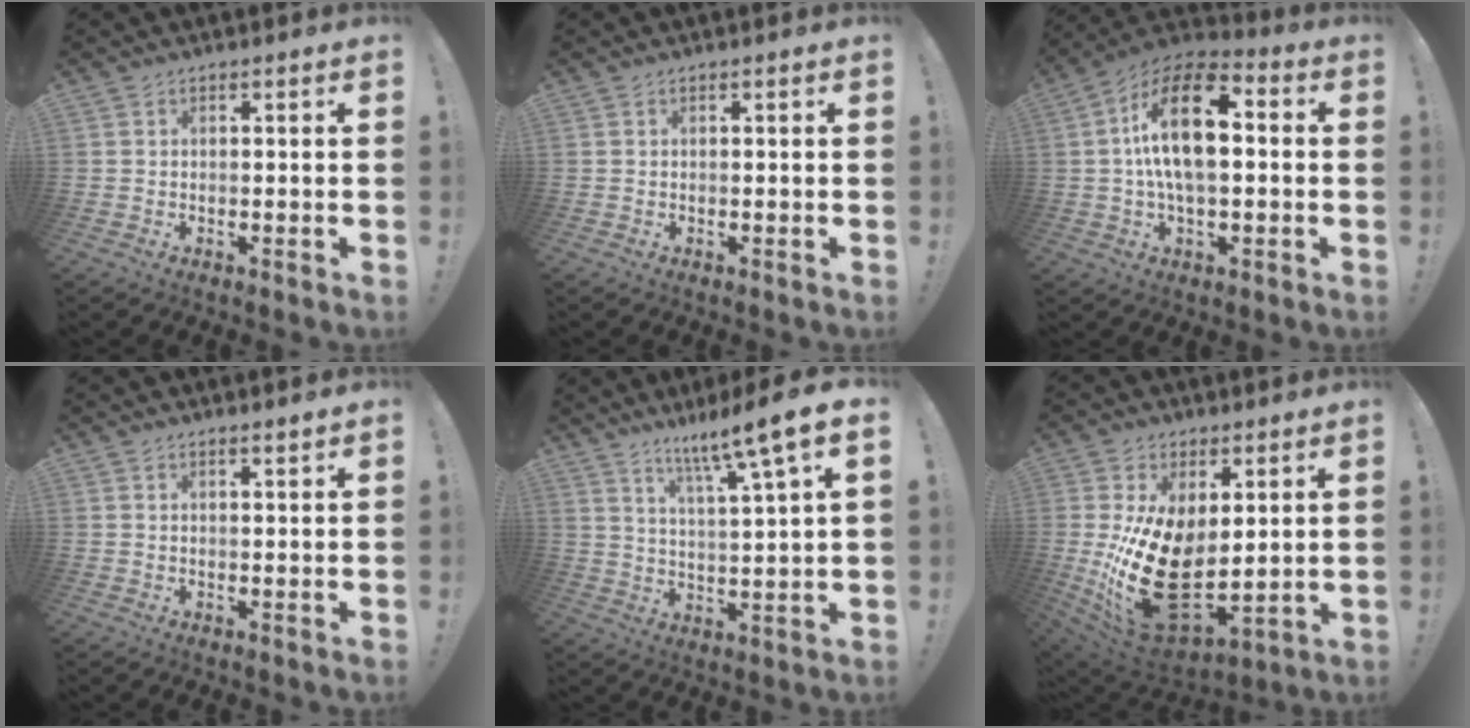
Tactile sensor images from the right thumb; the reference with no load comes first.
{"total": 0.0}
{"total": 18.5, "force": [1.6, 9.4, 15.9], "torque": [-0.273, 0.004, 0.017]}
{"total": 1.5, "force": [1.4, -0.1, 0.7], "torque": [-0.006, -0.010, 0.022]}
{"total": 11.1, "force": [7.5, -0.3, 8.2], "torque": [-0.141, -0.049, 0.113]}
{"total": 21.5, "force": [0.0, 13.3, 16.9], "torque": [-0.328, -0.019, 0.024]}